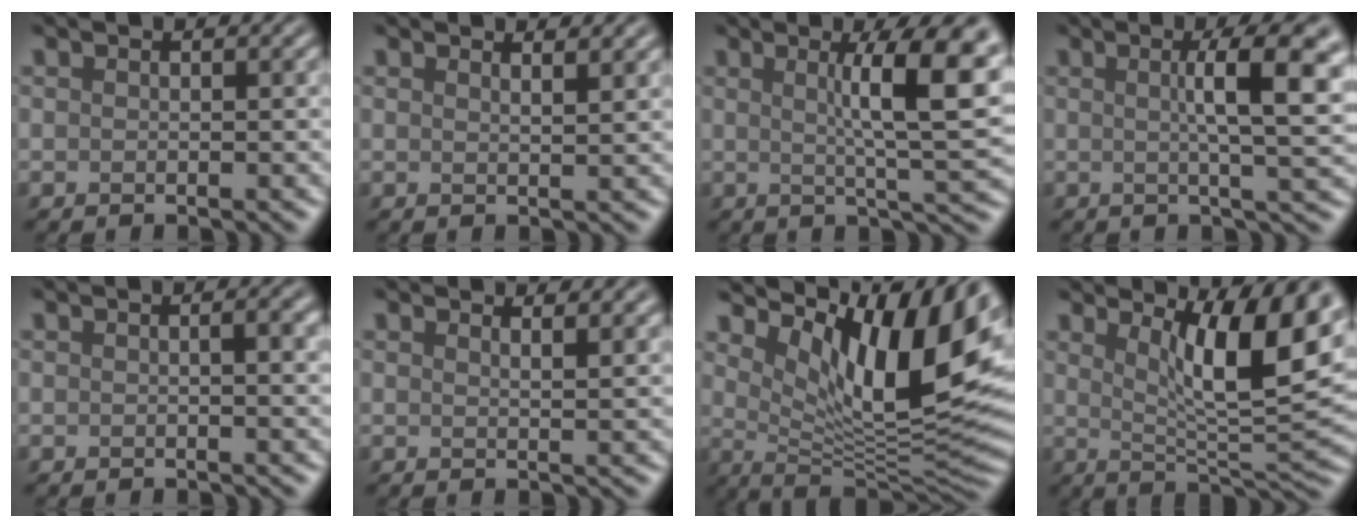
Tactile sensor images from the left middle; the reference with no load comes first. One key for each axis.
{"total": 2.3, "fx": 1.8, "fy": 0.8, "fz": 1.2, "tx": -0.005, "ty": 0.010, "tz": 0.007}
{"total": 9.2, "fx": 2.1, "fy": 1.7, "fz": 8.8, "tx": -0.114, "ty": 0.008, "tz": 0.030}
{"total": 7.7, "fx": 1.4, "fy": 1.7, "fz": 7.4, "tx": -0.089, "ty": 0.011, "tz": 0.018}
{"total": 2.0, "fx": 0.3, "fy": 0.5, "fz": 1.9, "tx": -0.023, "ty": 0.005, "tz": 0.001}
{"total": 3.1, "fx": 2.3, "fy": 1.1, "fz": 1.7, "tx": -0.010, "ty": 0.014, "tz": 0.016}
{"total": 13.1, "fx": 5.2, "fy": 4.7, "fz": 11.1, "tx": -0.166, "ty": -0.005, "tz": 0.098}
{"total": 10.2, "fx": 3.9, "fy": 2.7, "fz": 9.0, "tx": -0.137, "ty": -0.005, "tz": 0.068}